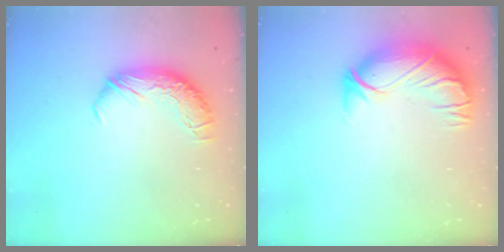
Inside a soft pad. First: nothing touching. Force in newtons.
{"total": 2.9, "press": 0.3, "slide": 2.9}